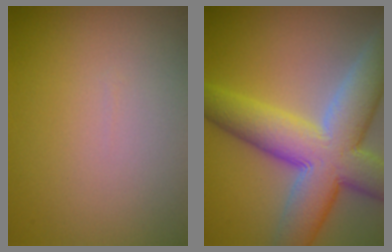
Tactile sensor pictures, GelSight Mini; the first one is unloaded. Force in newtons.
{"total": 11.3, "press": 11.3, "slide": 0.8}